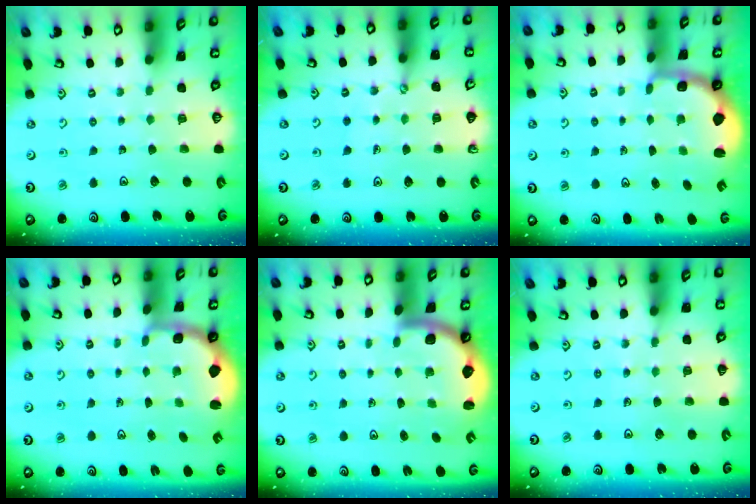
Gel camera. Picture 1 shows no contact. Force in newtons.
{"total": 2.5, "press": 2.5, "slide": 0.2}
{"total": 2.2, "press": 1.5, "slide": 1.6}
{"total": 2.4, "press": 1.1, "slide": 2.2}
{"total": 2.2, "press": 2.2, "slide": 0.3}
{"total": 4.1, "press": 3.7, "slide": 1.8}